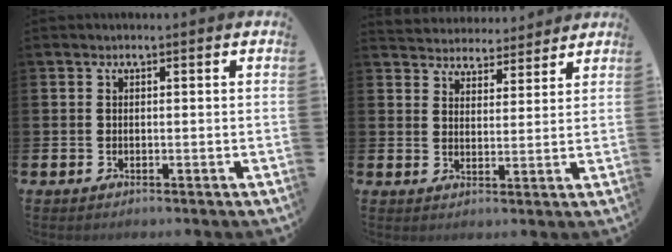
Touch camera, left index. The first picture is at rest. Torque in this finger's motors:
{"motor_torque": [0.42, -0.50, -0.01, 0.05]}